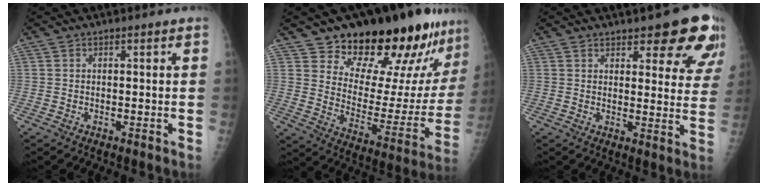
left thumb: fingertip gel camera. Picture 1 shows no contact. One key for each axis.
{"total": 22.9, "fx": 17.9, "fy": 8.6, "fz": 11.5, "tx": -0.118, "ty": -0.117, "tz": 0.251}
{"total": 13.1, "fx": 8.5, "fy": 4.4, "fz": 8.9, "tx": -0.068, "ty": -0.044, "tz": 0.095}